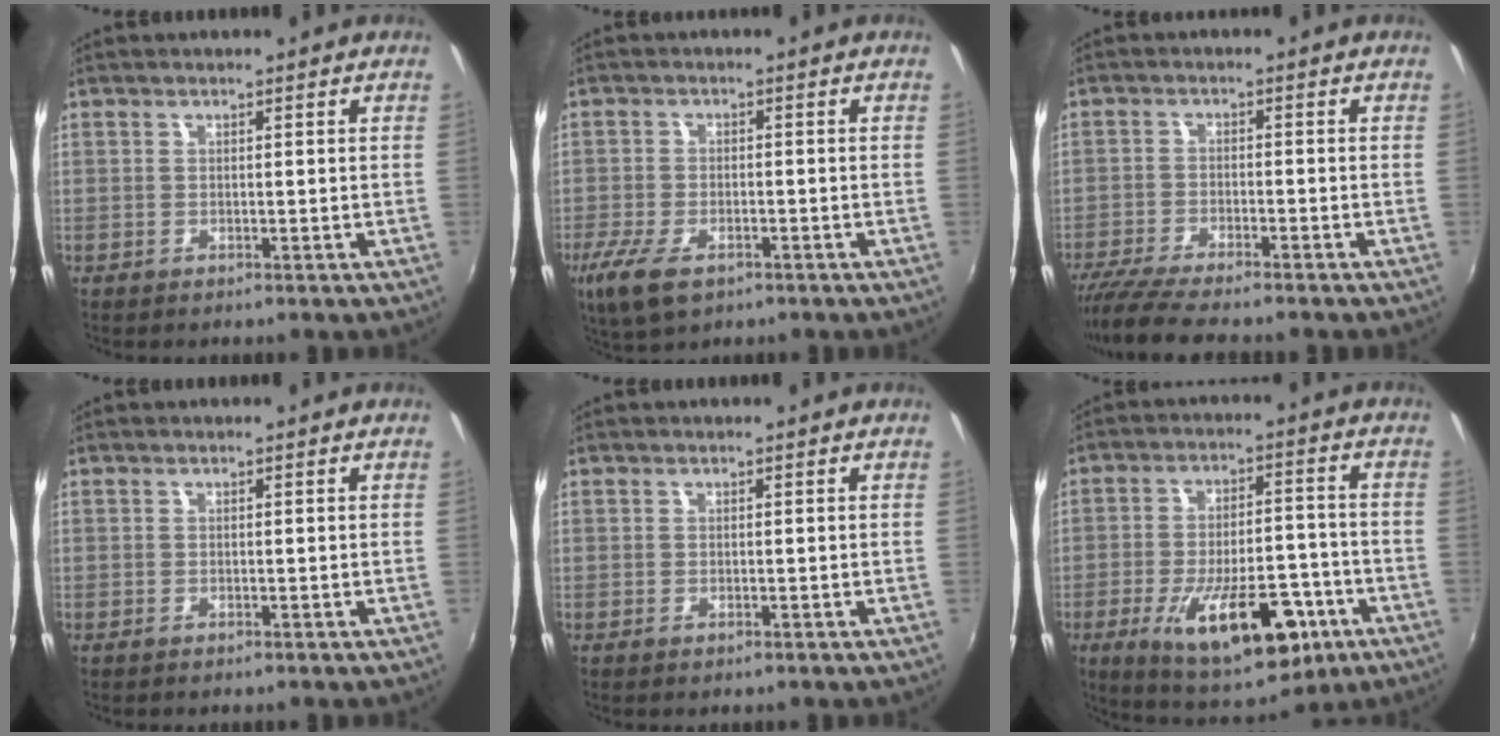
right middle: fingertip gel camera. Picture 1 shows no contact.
{"total": 8.3, "force": [-4.8, 3.8, 5.6], "torque": [-0.137, -0.028, -0.088]}
{"total": 8.8, "force": [-7.8, 0.5, 4.0], "torque": [-0.099, -0.031, -0.136]}
{"total": 0.0}
{"total": 0.0}
{"total": 18.8, "force": [-8.6, 7.6, 14.8], "torque": [-0.255, -0.018, -0.114]}